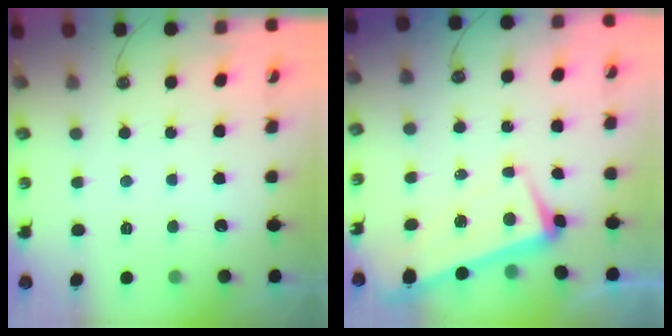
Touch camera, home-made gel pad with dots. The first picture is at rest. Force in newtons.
{"total": 2.3, "press": 1.4, "slide": 1.8}